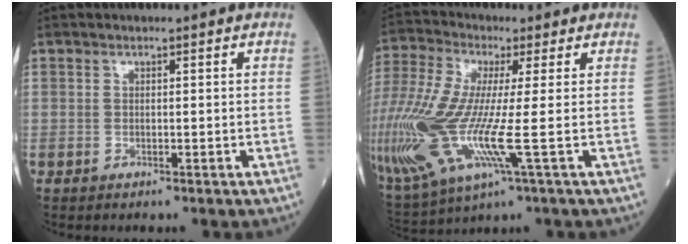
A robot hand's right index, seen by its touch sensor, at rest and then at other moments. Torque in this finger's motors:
{"motor_torque": [2.14, 0.00, 1.05, 0.21]}